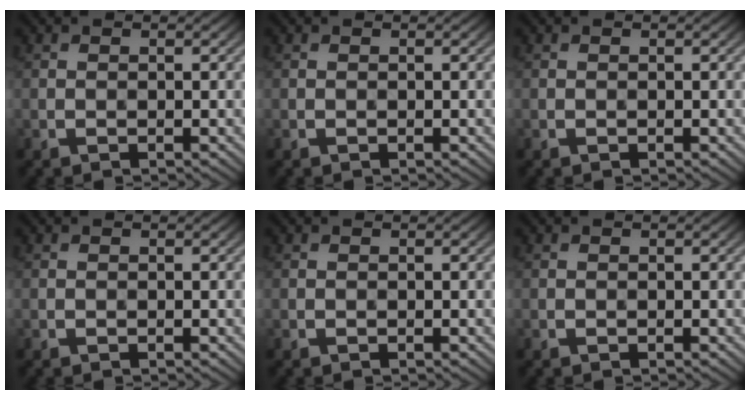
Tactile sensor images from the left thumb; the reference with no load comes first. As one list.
[{"total": 0.0}, {"total": 0.0}, {"total": 0.0}, {"total": 0.0}, {"total": 0.0}]